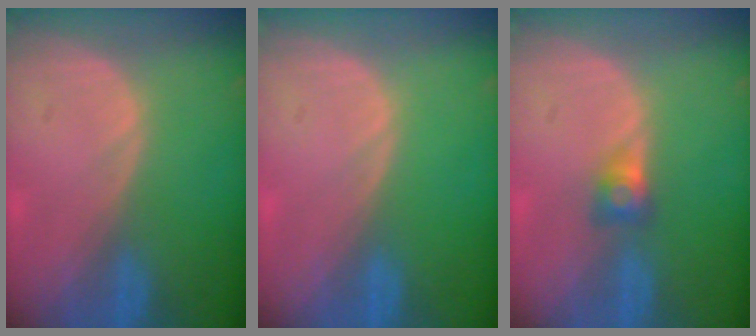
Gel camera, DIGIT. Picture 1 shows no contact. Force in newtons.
{"total": 0.0}
{"total": 2.6, "press": 2.3, "slide": 1.0}